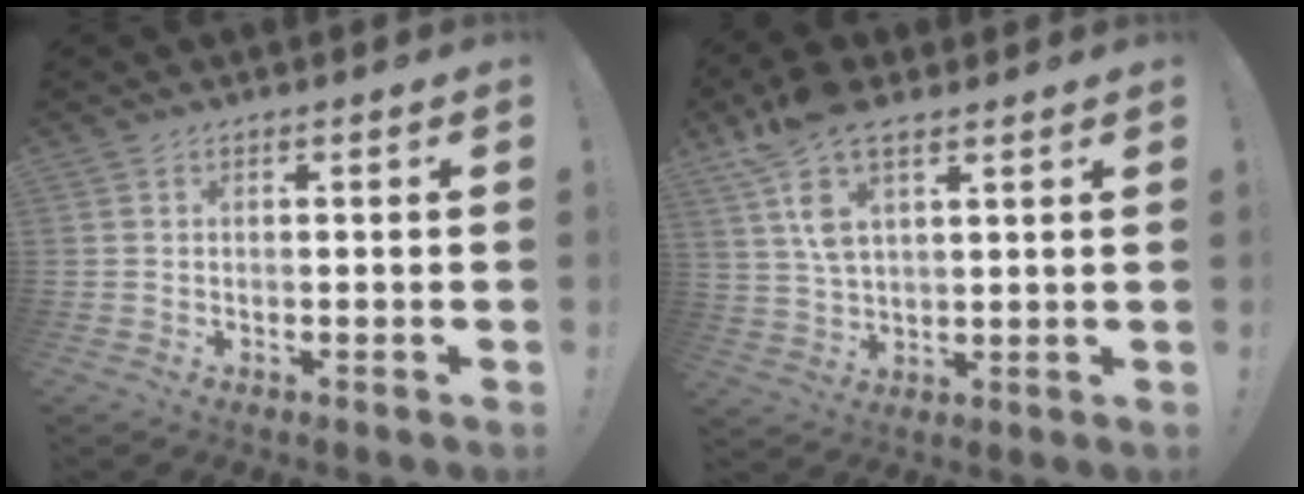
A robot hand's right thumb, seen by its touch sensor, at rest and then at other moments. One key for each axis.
{"total": 11.9, "fx": 6.5, "fy": 5.9, "fz": 8.0, "tx": -0.158, "ty": -0.016, "tz": 0.127}